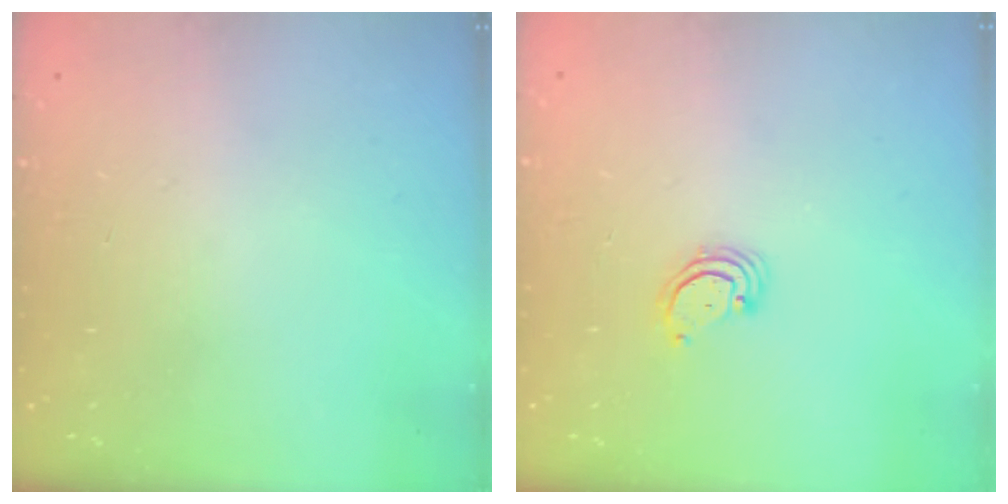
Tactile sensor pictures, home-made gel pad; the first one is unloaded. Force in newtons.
{"total": 2.3, "press": 2.3, "slide": 0.2}